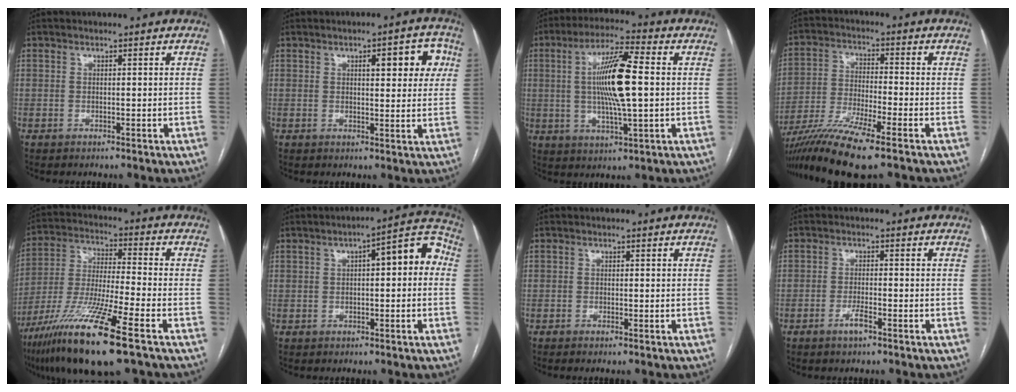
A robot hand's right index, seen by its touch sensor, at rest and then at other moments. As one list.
[{"total": 7.2, "force": [2.5, 2.3, 6.4], "torque": [-0.072, 0.014, 0.027]}, {"total": 12.3, "force": [0.8, 1.4, 12.2], "torque": [-0.227, 0.005, 0.012]}, {"total": 12.3, "force": [-8.5, 0.1, 8.8], "torque": [-0.170, -0.030, -0.155]}, {"total": 17.4, "force": [-10.0, 0.4, 14.3], "torque": [-0.295, -0.048, -0.186]}, {"total": 8.7, "force": [1.1, 2.4, 8.3], "torque": [-0.103, 0.041, 0.008]}, {"total": 0.7, "force": [-0.5, -0.1, 0.6], "torque": [-0.012, 0.000, -0.010]}, {"total": 2.5, "force": [-1.6, 0.1, 1.9], "torque": [-0.038, -0.002, -0.031]}]